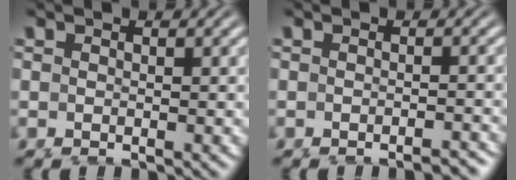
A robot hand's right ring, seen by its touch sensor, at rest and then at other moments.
{"total": 2.2, "force": [-2.1, 0.1, 0.6], "torque": [-0.006, -0.001, -0.032]}